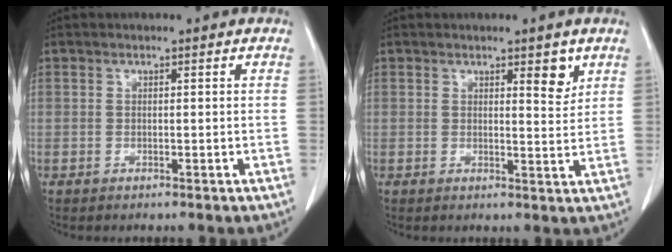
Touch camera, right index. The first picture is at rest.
{"total": 3.2, "force": [1.9, 0.8, 2.4], "torque": [-0.032, -0.010, 0.027]}